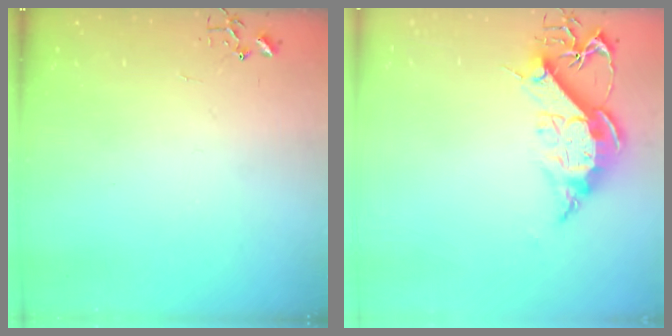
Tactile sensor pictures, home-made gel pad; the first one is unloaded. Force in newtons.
{"total": 13.0, "press": 13.0, "slide": 1.1}